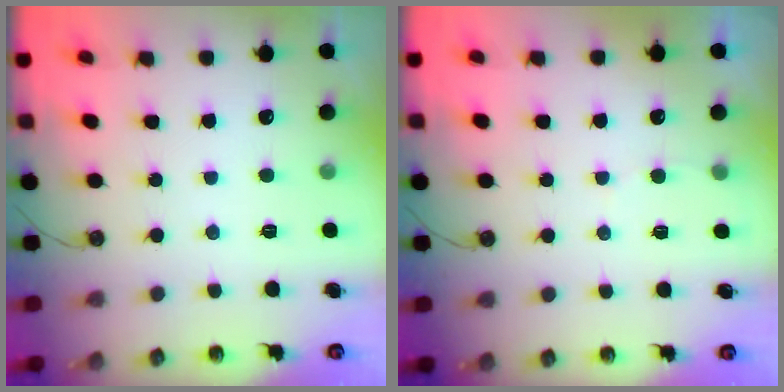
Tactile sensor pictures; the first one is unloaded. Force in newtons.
{"total": 2.3, "press": 2.3, "slide": 0.3}